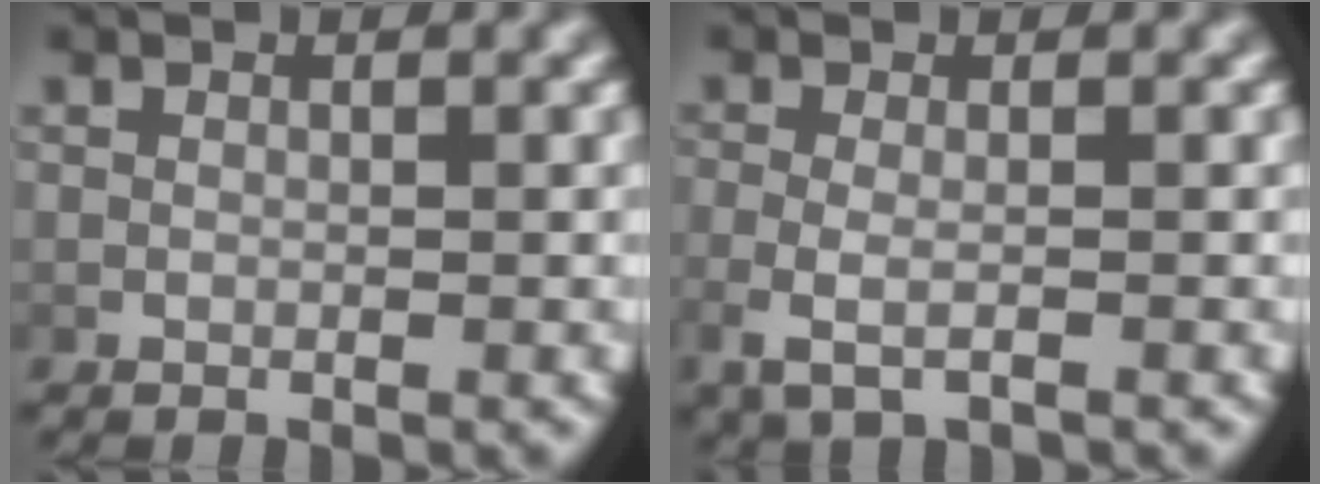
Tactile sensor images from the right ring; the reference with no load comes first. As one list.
[{"total": 2.5, "force": [-1.0, 0.8, 2.2], "torque": [-0.063, -0.012, -0.010]}]